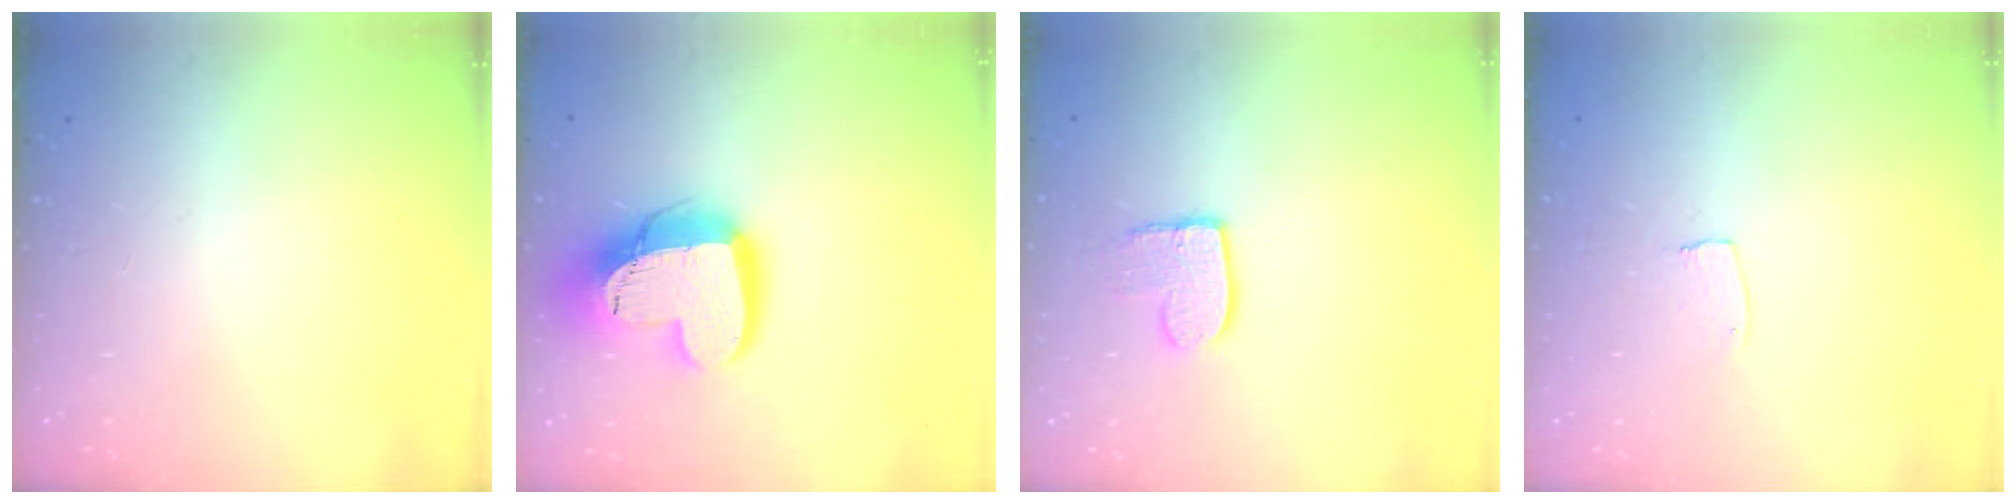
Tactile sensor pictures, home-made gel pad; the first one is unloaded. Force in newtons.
{"total": 18.9, "press": 18.8, "slide": 1.5}
{"total": 8.4, "press": 8.4, "slide": 0.6}
{"total": 2.6, "press": 2.6, "slide": 0.1}